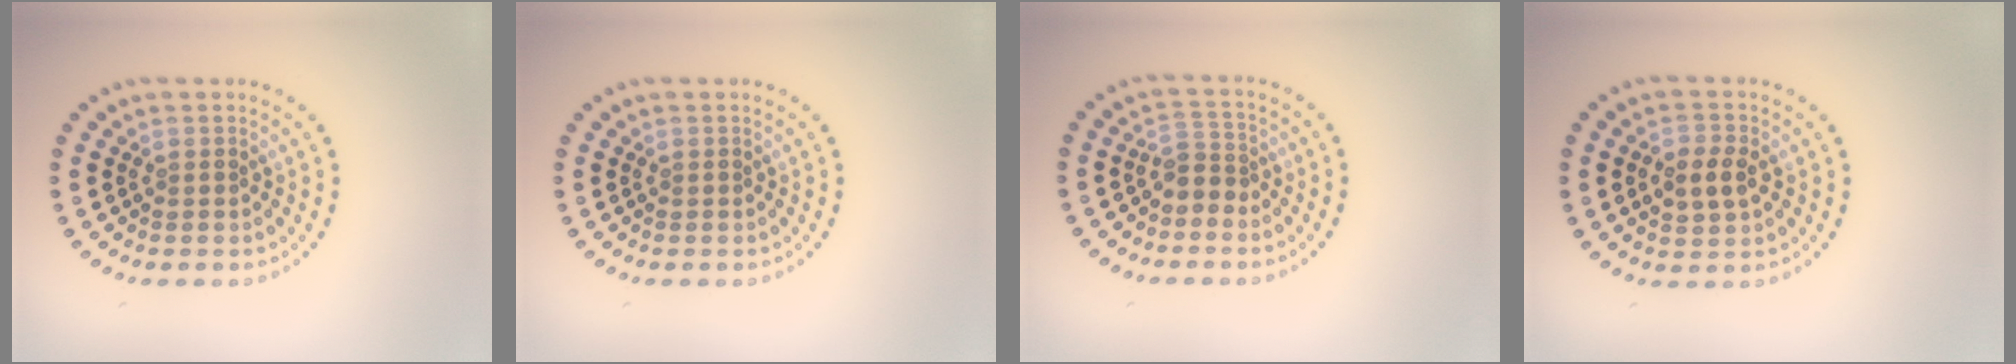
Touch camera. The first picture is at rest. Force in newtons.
{"total": 0.0}
{"total": 2.1, "press": 1.6, "slide": 1.3}
{"total": 2.8, "press": 2.8, "slide": 0.1}